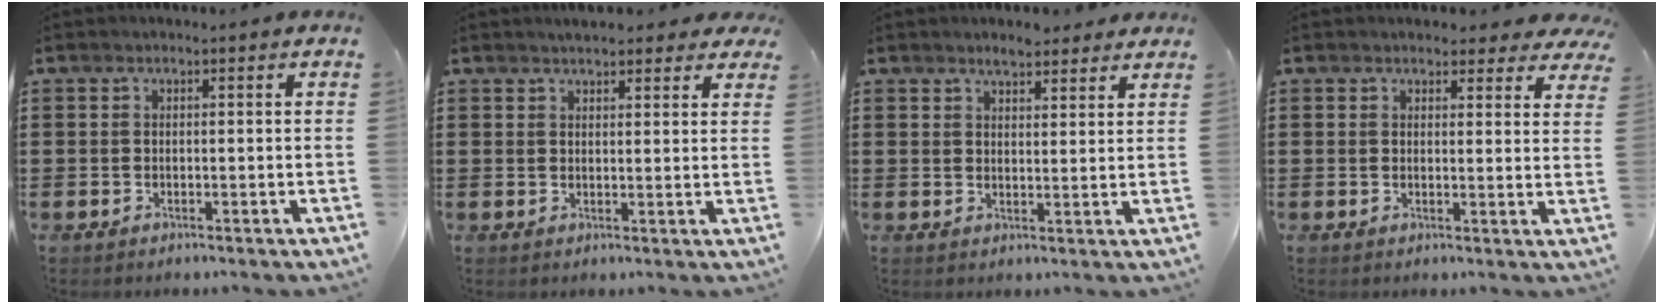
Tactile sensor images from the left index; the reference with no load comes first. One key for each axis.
{"total": 2.7, "fx": 2.5, "fy": 0.6, "fz": 0.8, "tx": -0.023, "ty": 0.001, "tz": 0.046}
{"total": 2.9, "fx": 2.7, "fy": 0.7, "fz": 0.9, "tx": -0.021, "ty": 0.001, "tz": 0.050}
{"total": 3.2, "fx": 2.9, "fy": 0.9, "fz": 1.0, "tx": -0.012, "ty": -0.009, "tz": 0.049}